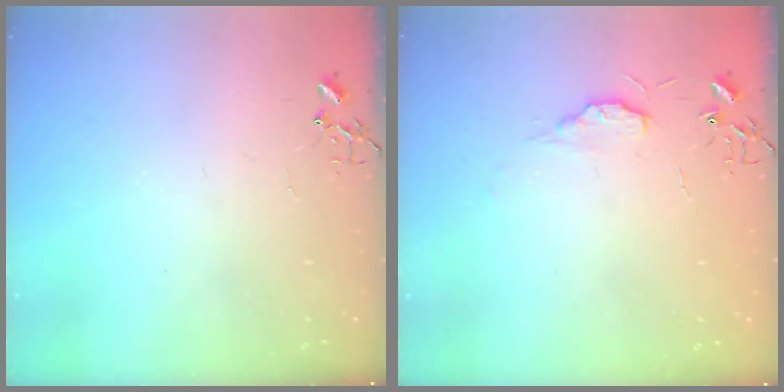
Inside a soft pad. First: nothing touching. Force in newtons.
{"total": 5.0, "press": 4.9, "slide": 0.8}